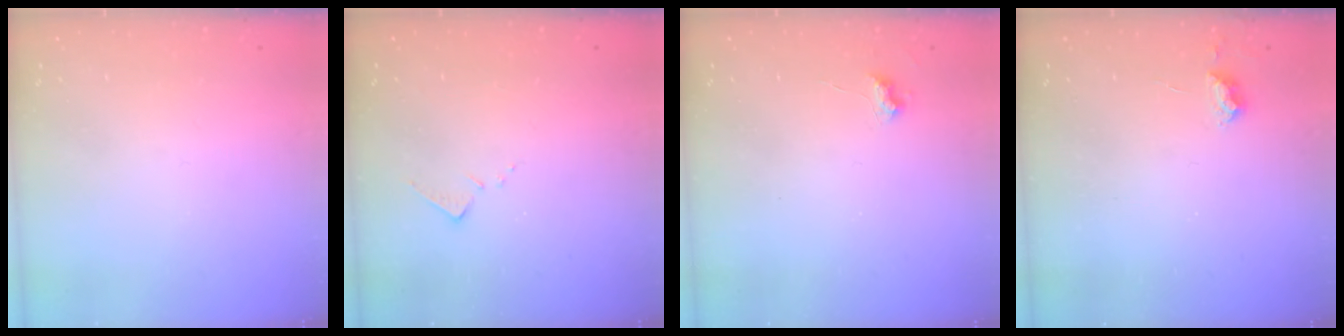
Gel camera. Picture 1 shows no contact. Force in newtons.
{"total": 7.4, "press": 7.4, "slide": 0.5}
{"total": 4.2, "press": 4.1, "slide": 0.6}
{"total": 4.4, "press": 4.3, "slide": 0.6}